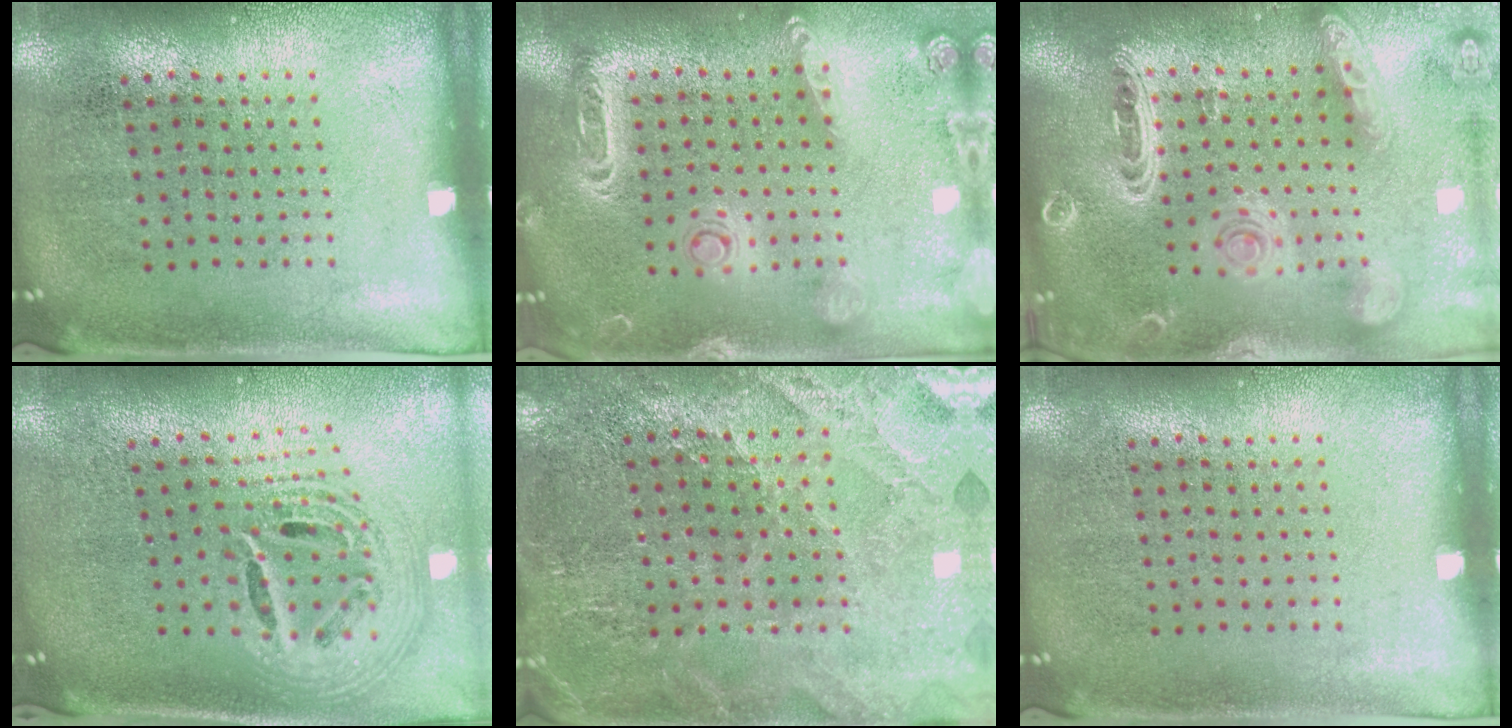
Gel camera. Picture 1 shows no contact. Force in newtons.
{"total": 2.1, "press": 1.9, "slide": 0.9}
{"total": 2.8, "press": 2.4, "slide": 1.5}
{"total": 2.7, "press": 1.9, "slide": 1.9}
{"total": 2.4, "press": 2.3, "slide": 0.2}
{"total": 0.0}